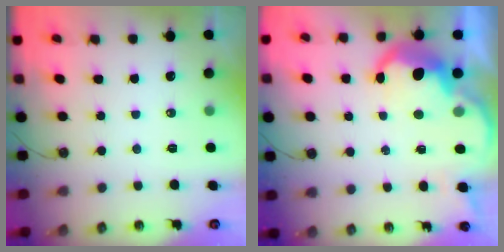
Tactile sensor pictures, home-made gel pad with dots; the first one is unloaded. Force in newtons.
{"total": 9.5, "press": 9.5, "slide": 0.6}